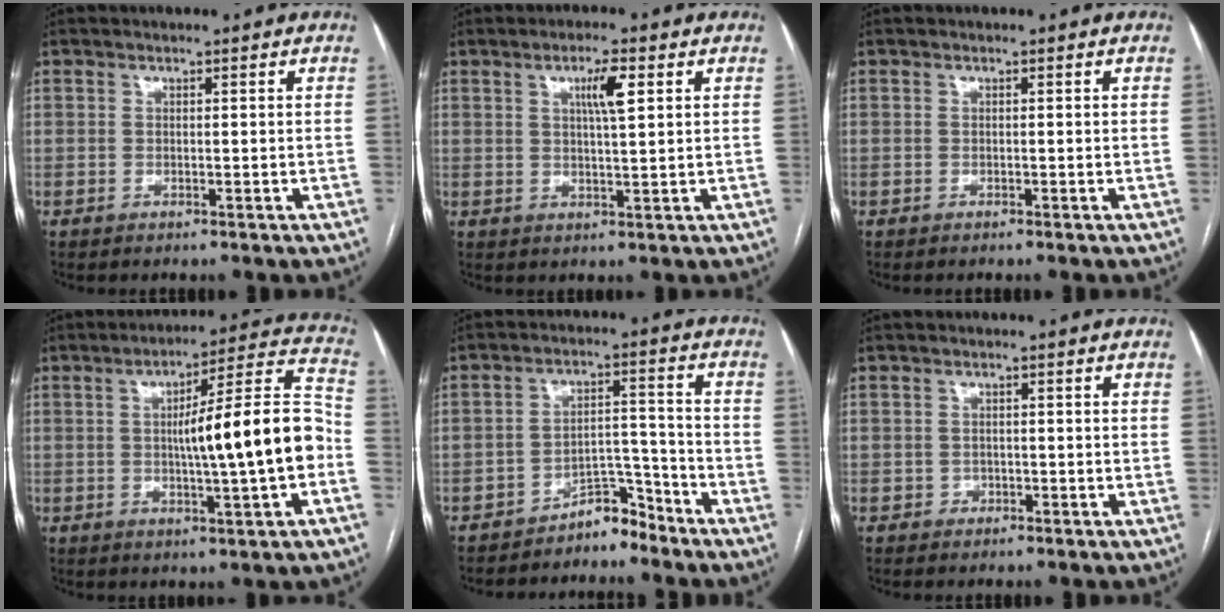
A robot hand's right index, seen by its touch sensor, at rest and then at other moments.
{"total": 4.5, "force": [1.8, 0.3, 4.1], "torque": [-0.072, 0.001, 0.029]}
{"total": 0.0}
{"total": 15.3, "force": [-1.7, 0.5, 15.2], "torque": [-0.225, 0.021, -0.027]}
{"total": 5.1, "force": [-4.7, 1.6, 1.2], "torque": [-0.007, 0.024, -0.077]}
{"total": 1.2, "force": [-0.6, 1.0, 0.0], "torque": [0.005, 0.006, -0.012]}